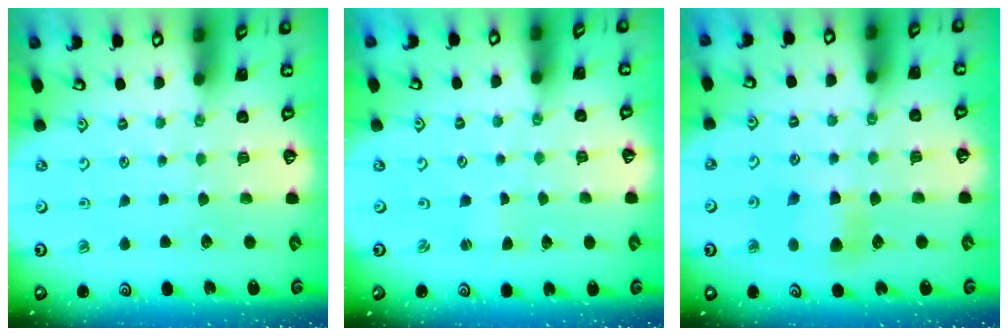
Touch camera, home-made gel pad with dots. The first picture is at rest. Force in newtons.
{"total": 0.0}
{"total": 5.9, "press": 5.9, "slide": 0.4}